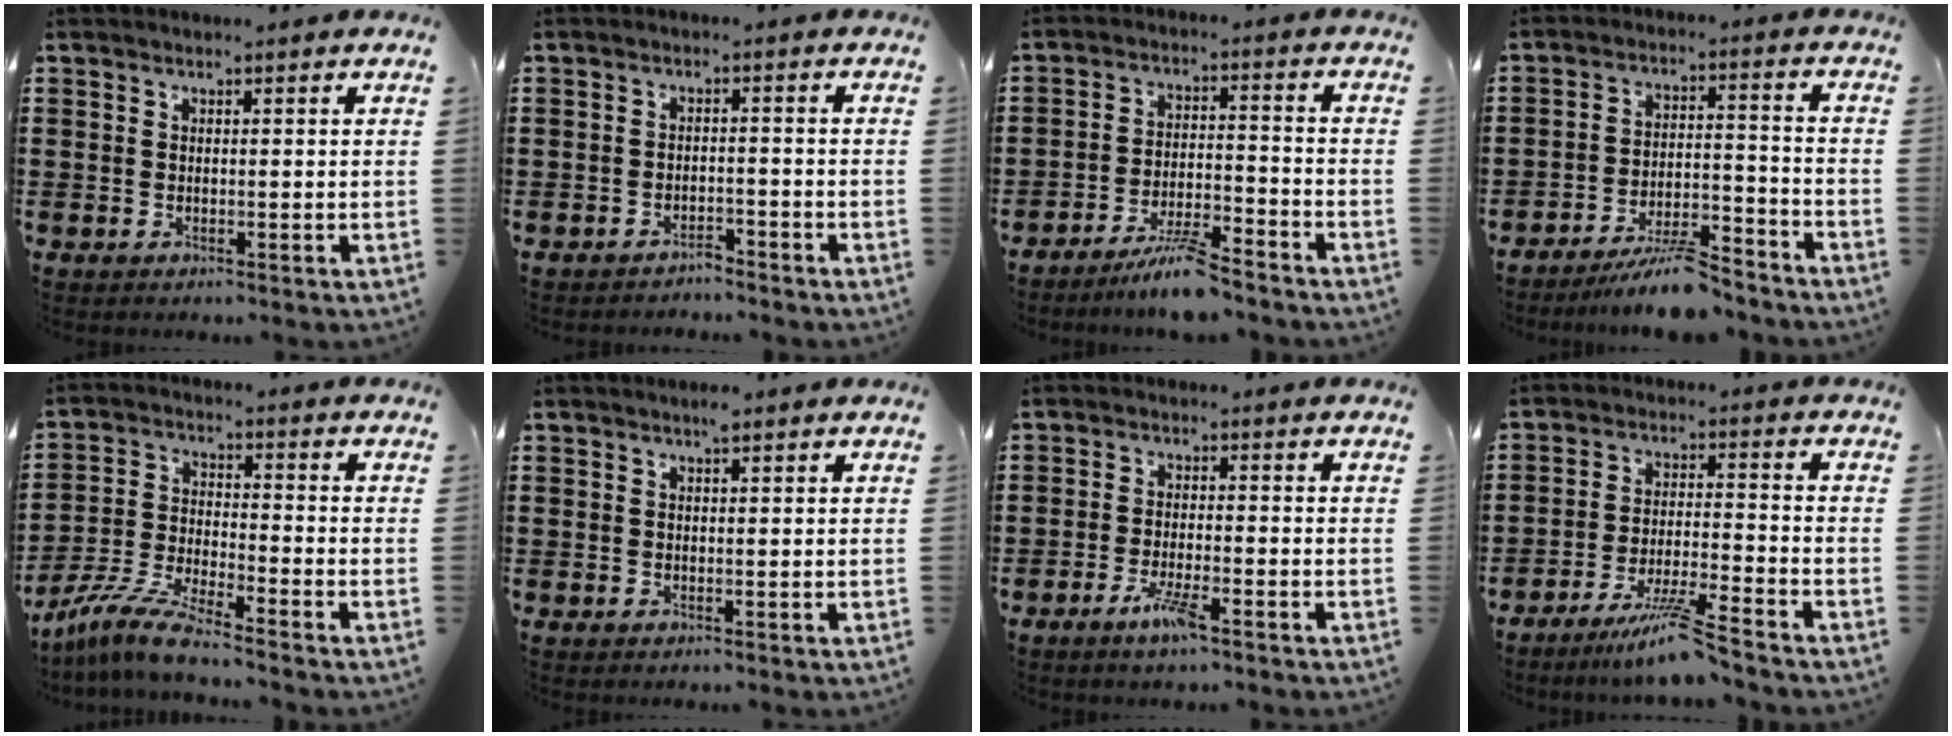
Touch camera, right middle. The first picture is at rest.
{"total": 2.0, "force": [-1.9, 0.2, 0.3], "torque": [-0.014, 0.000, -0.040]}
{"total": 6.2, "force": [-5.6, 0.1, 2.8], "torque": [-0.065, -0.012, -0.107]}
{"total": 7.8, "force": [-7.0, 0.8, 3.3], "torque": [-0.059, 0.005, -0.132]}
{"total": 7.6, "force": [-6.8, 0.0, 3.3], "torque": [-0.080, -0.008, -0.136]}
{"total": 1.3, "force": [0.8, 0.5, 0.9], "torque": [-0.019, 0.004, 0.014]}
{"total": 4.2, "force": [-2.6, 0.5, 3.4], "torque": [-0.066, -0.006, -0.047]}
{"total": 7.3, "force": [-5.9, -0.3, 4.3], "torque": [-0.086, -0.017, -0.110]}